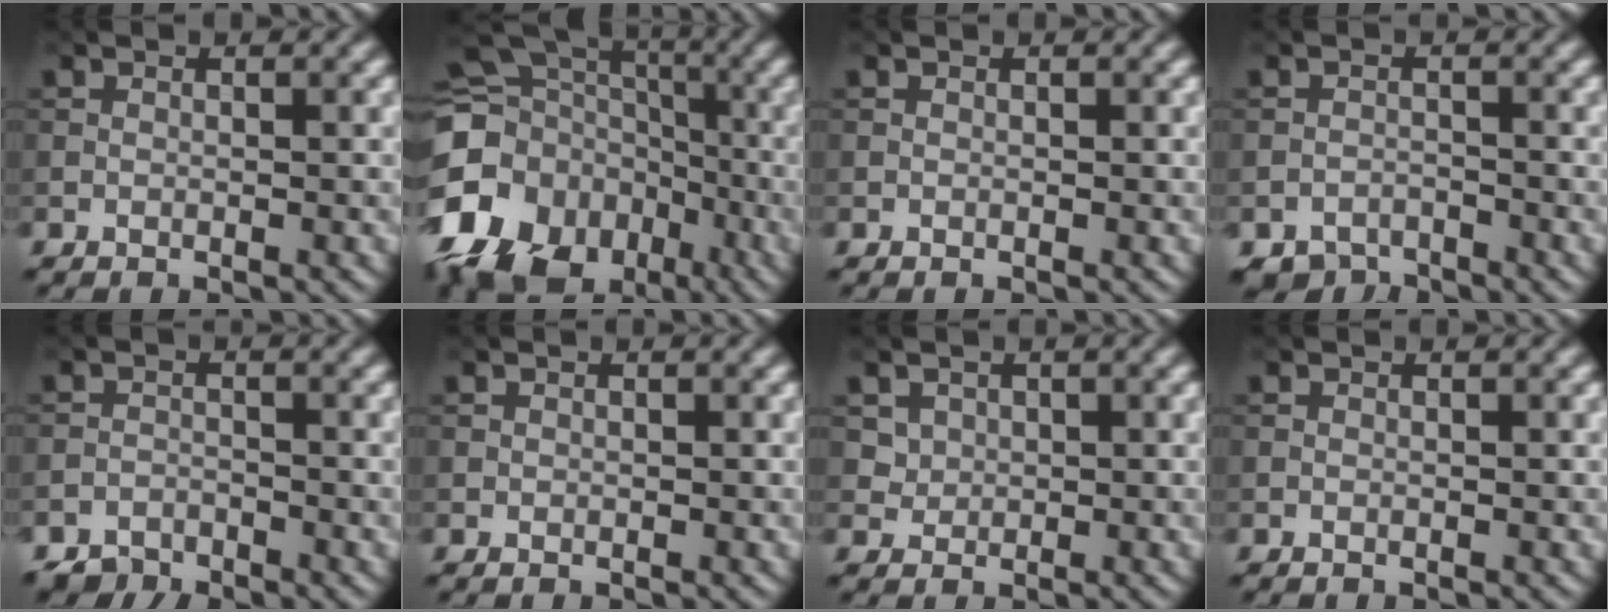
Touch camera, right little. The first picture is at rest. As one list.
[{"total": 22.7, "force": [-10.6, 18.0, 8.8], "torque": [-0.200, -0.047, -0.200]}, {"total": 0.0}, {"total": 2.6, "force": [-2.4, 0.9, 0.1], "torque": [0.004, -0.001, -0.047]}, {"total": 2.3, "force": [-2.1, 0.8, 0.1], "torque": [0.003, -0.001, -0.046]}, {"total": 0.0}, {"total": 1.9, "force": [1.0, 1.5, 0.5], "torque": [-0.015, -0.011, 0.037]}, {"total": 0.0}]